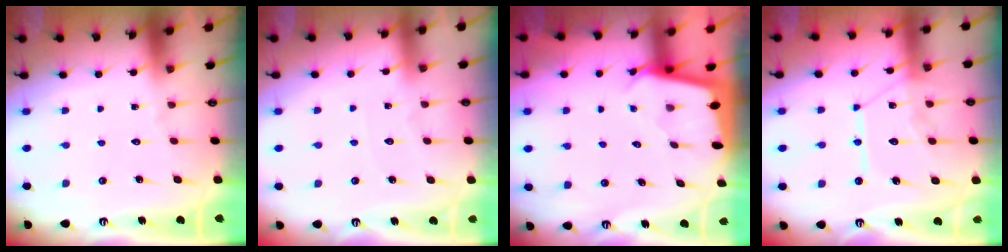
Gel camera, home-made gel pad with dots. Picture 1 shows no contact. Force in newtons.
{"total": 2.2, "press": 2.2, "slide": 0.3}
{"total": 2.5, "press": 2.5, "slide": 0.1}
{"total": 13.0, "press": 12.9, "slide": 1.2}